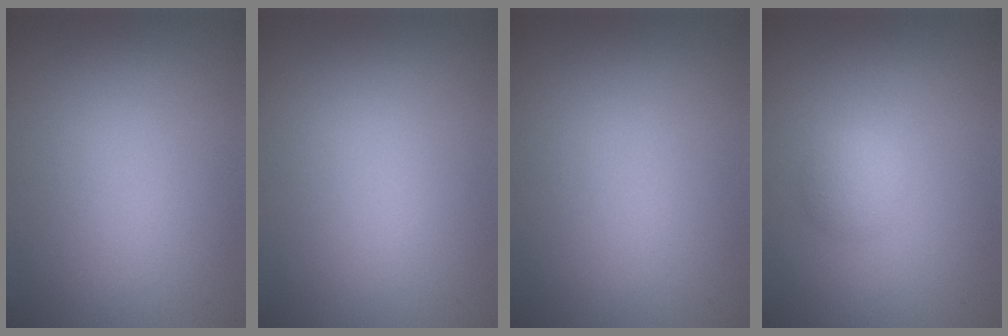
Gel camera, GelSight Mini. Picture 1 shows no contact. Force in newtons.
{"total": 0.0}
{"total": 0.0}
{"total": 1.8, "press": 1.8, "slide": 0.1}